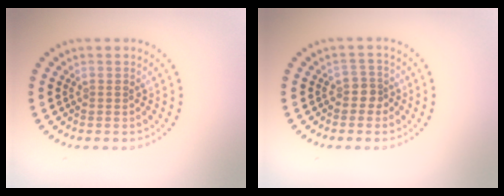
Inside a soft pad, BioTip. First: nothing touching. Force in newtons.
{"total": 1.4, "press": 1.1, "slide": 0.9}